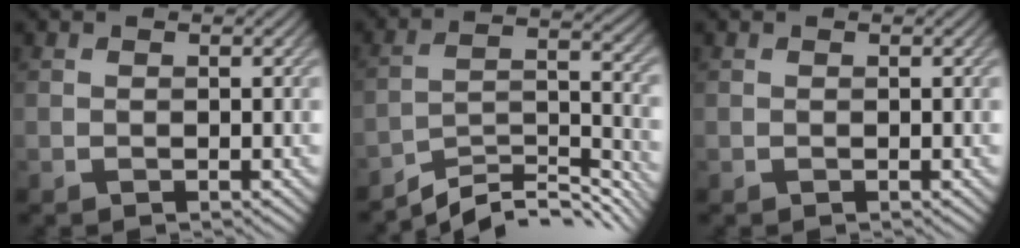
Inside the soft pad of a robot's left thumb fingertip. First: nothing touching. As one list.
[{"total": 9.8, "force": [-8.4, 2.0, 4.6], "torque": [-0.077, 0.002, -0.143]}, {"total": 0.0}]